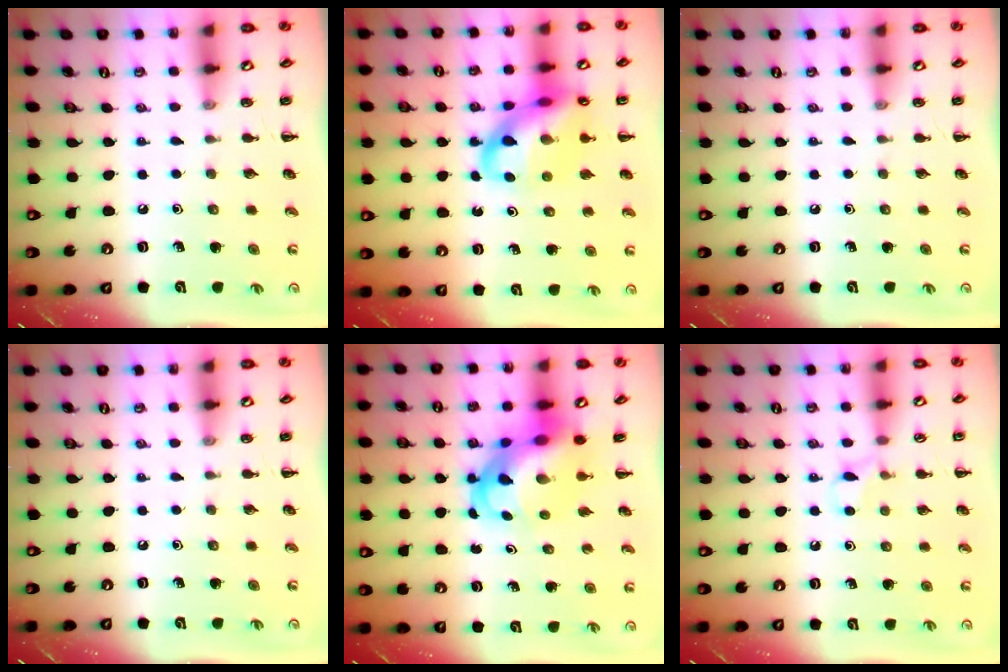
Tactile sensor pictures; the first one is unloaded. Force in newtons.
{"total": 17.3, "press": 17.0, "slide": 3.1}
{"total": 0.0}
{"total": 0.0}
{"total": 9.9, "press": 9.6, "slide": 2.7}
{"total": 6.4, "press": 6.1, "slide": 1.9}